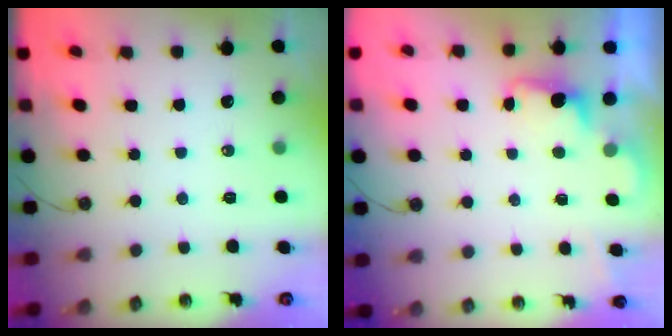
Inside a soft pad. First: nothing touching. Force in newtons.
{"total": 1.3, "press": 1.0, "slide": 0.9}